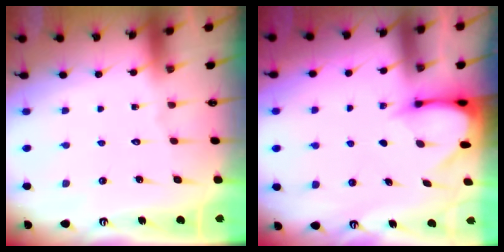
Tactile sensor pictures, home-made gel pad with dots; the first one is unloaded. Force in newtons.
{"total": 3.4, "press": 3.3, "slide": 0.3}